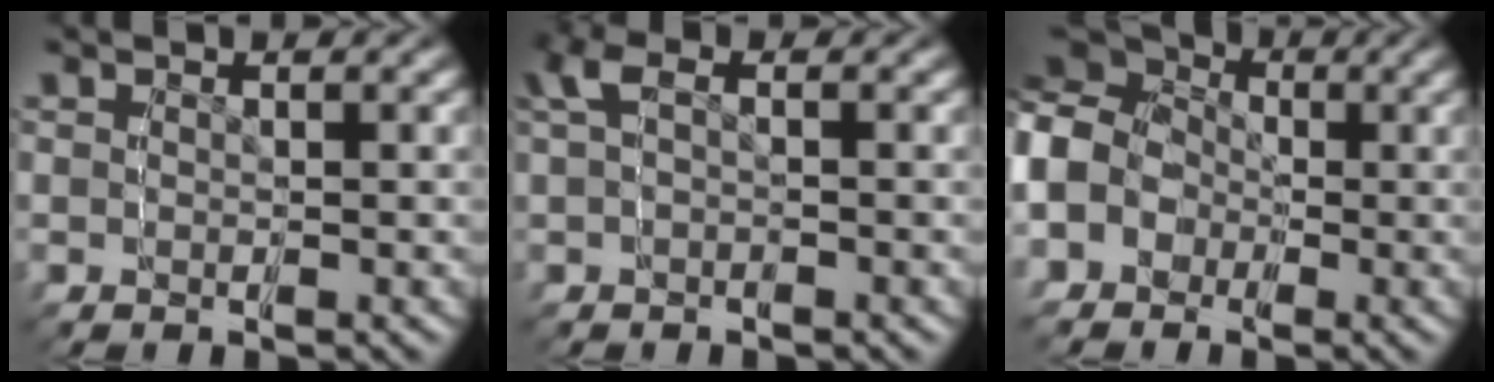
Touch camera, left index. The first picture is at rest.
{"total": 1.6, "force": [-0.9, 0.0, 1.3], "torque": [-0.042, -0.001, -0.003]}
{"total": 10.5, "force": [0.0, 9.2, 5.0], "torque": [-0.092, -0.009, -0.008]}